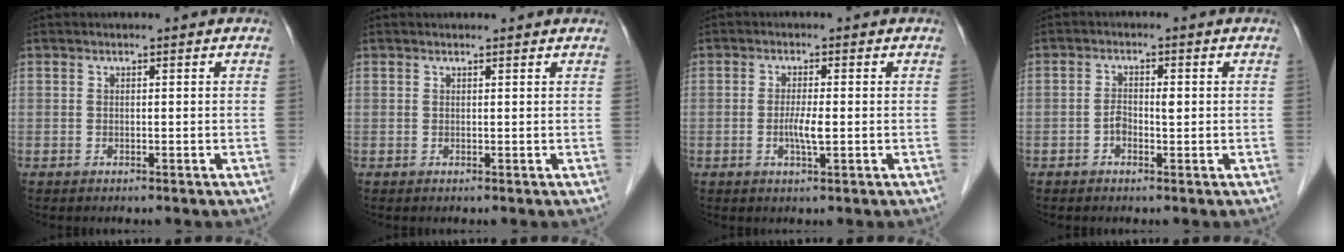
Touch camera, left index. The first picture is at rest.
{"total": 2.0, "force": [1.9, 0.5, 0.3], "torque": [-0.003, 0.009, 0.022]}
{"total": 2.8, "force": [-0.5, 0.4, 2.8], "torque": [-0.048, -0.005, -0.008]}
{"total": 2.4, "force": [-0.4, 1.1, 2.0], "torque": [-0.033, 0.009, -0.006]}